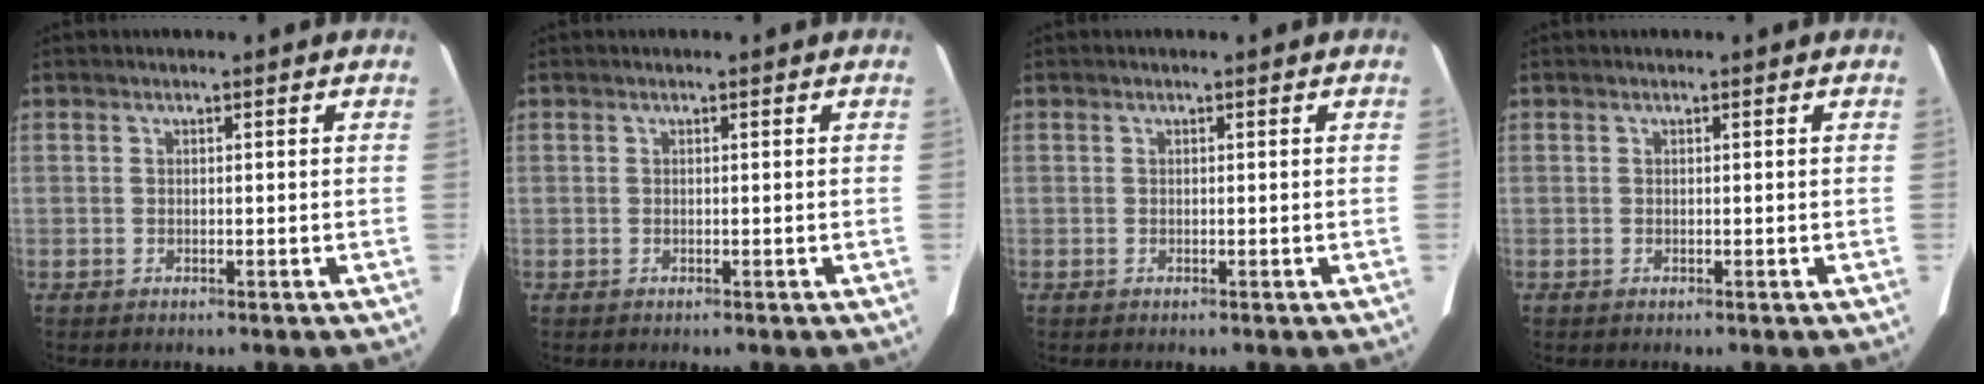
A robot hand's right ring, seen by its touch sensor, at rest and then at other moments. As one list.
[{"total": 0.0}, {"total": 0.0}, {"total": 0.0}]